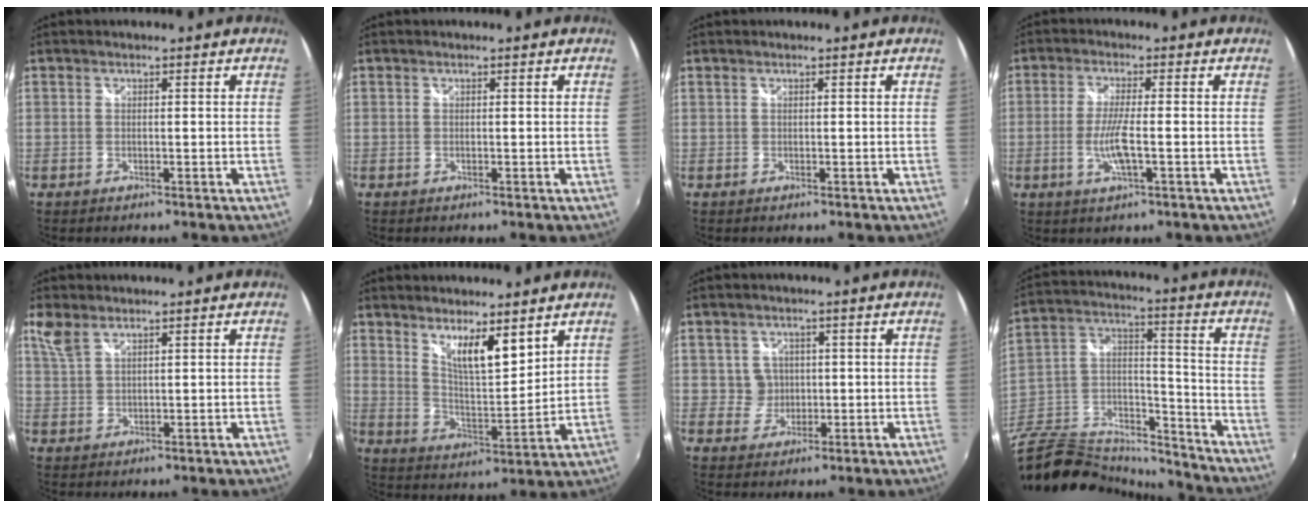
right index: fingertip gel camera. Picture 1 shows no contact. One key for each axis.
{"total": 0.0}
{"total": 0.0}
{"total": 5.4, "fx": -1.5, "fy": 0.4, "fz": 5.2, "tx": -0.106, "ty": -0.006, "tz": -0.030}
{"total": 3.5, "fx": 2.4, "fy": 1.3, "fz": 2.1, "tx": -0.046, "ty": 0.004, "tz": 0.053}
{"total": 8.8, "fx": 6.0, "fy": 2.0, "fz": 6.2, "tx": -0.100, "ty": -0.009, "tz": 0.108}
{"total": 3.1, "fx": 0.3, "fy": 3.1, "fz": -0.1, "tx": 0.004, "ty": 0.013, "tz": 0.009}
{"total": 26.5, "fx": -21.4, "fy": 10.6, "fz": 11.5, "tx": -0.251, "ty": 0.029, "tz": -0.349}